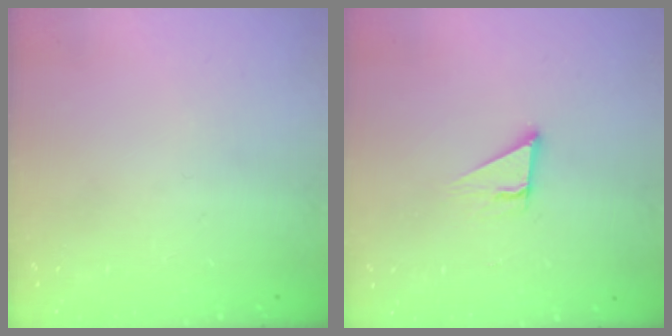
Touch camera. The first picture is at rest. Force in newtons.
{"total": 4.0, "press": 4.0, "slide": 0.2}